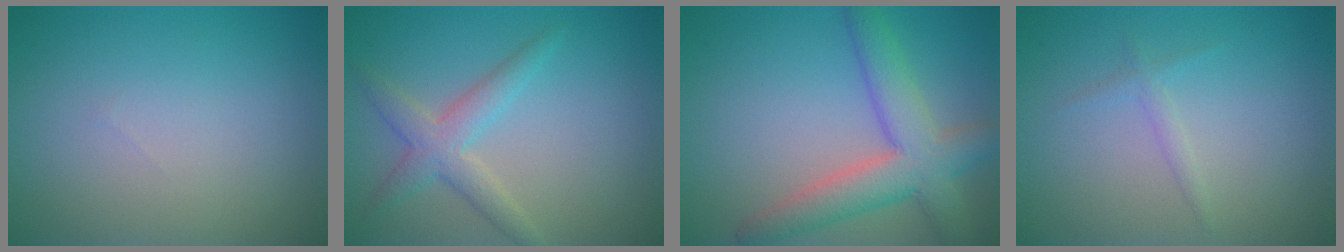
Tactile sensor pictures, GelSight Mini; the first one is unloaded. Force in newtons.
{"total": 3.1, "press": 3.1, "slide": 0.1}
{"total": 6.1, "press": 6.0, "slide": 0.6}
{"total": 1.0, "press": 1.0, "slide": 0.1}